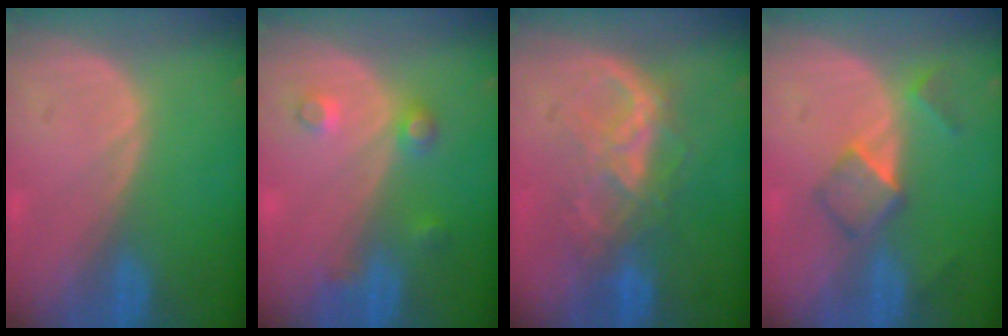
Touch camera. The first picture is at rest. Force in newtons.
{"total": 3.4, "press": 3.2, "slide": 0.9}
{"total": 6.7, "press": 6.7, "slide": 0.4}
{"total": 5.3, "press": 4.7, "slide": 2.5}